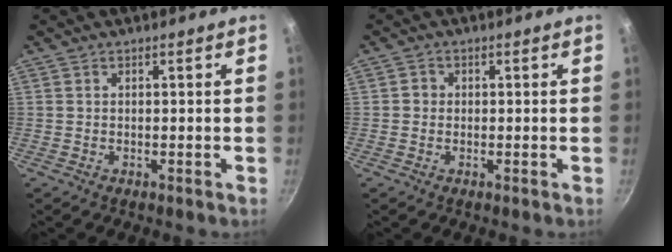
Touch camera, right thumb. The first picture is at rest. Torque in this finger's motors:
{"motor_torque": [-0.13, 0.39, 0.41, -0.28, -0.02]}